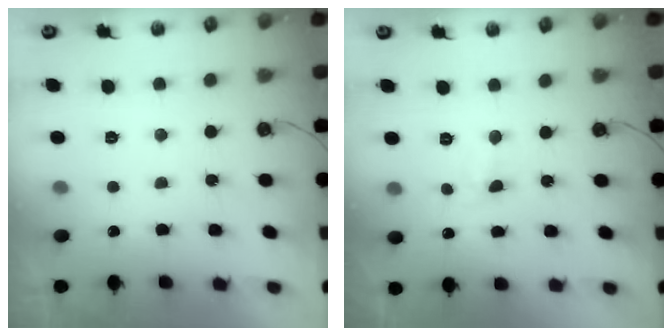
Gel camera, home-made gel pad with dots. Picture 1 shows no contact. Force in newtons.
{"total": 3.8, "press": 3.8, "slide": 0.5}